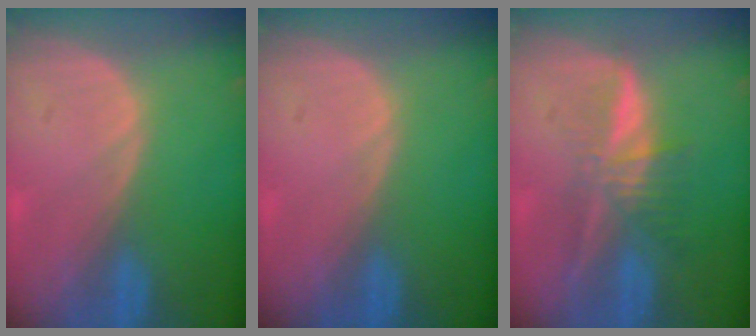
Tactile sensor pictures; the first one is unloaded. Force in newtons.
{"total": 0.0}
{"total": 6.1, "press": 5.4, "slide": 2.7}